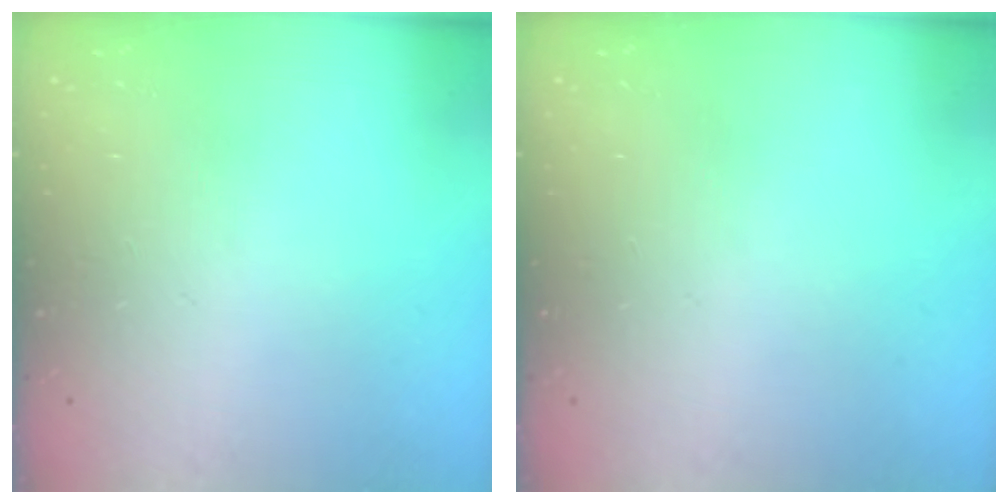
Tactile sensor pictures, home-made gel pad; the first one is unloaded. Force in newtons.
{"total": 0.0}